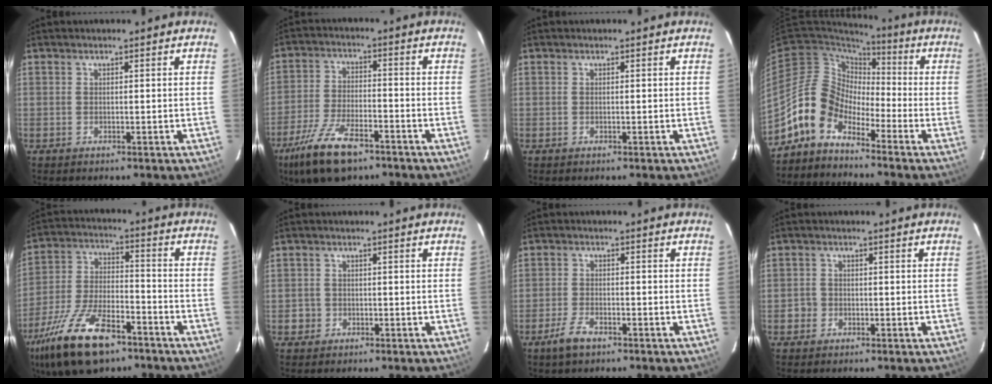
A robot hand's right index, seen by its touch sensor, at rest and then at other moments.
{"total": 13.1, "force": [-8.8, 5.0, 8.4], "torque": [-0.191, -0.023, -0.164]}
{"total": 0.0}
{"total": 9.8, "force": [-6.8, 6.0, 3.6], "torque": [-0.071, 0.034, -0.146]}
{"total": 20.1, "force": [-13.0, 8.4, 12.8], "torque": [-0.267, -0.025, -0.230]}
{"total": 2.3, "force": [-0.8, 2.2, 0.1], "torque": [-0.002, 0.011, -0.011]}
{"total": 4.5, "force": [-3.1, 1.8, 2.6], "torque": [-0.069, -0.003, -0.060]}
{"total": 2.4, "force": [-1.1, 2.1, 0.4], "torque": [-0.009, 0.004, -0.019]}